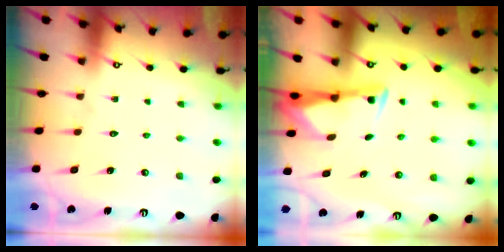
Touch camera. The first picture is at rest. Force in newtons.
{"total": 3.0, "press": 3.0, "slide": 0.4}